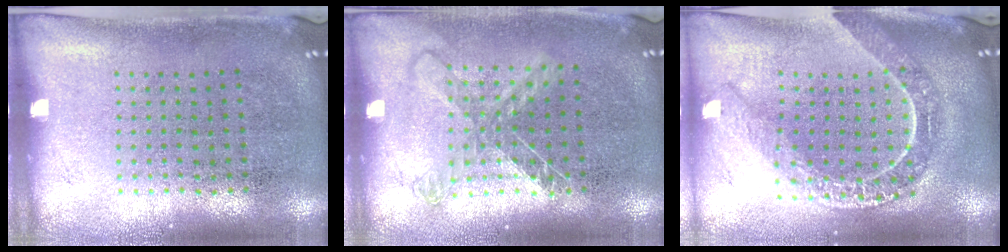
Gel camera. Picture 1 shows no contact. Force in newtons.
{"total": 1.3, "press": 1.1, "slide": 0.7}
{"total": 2.1, "press": 1.9, "slide": 1.0}